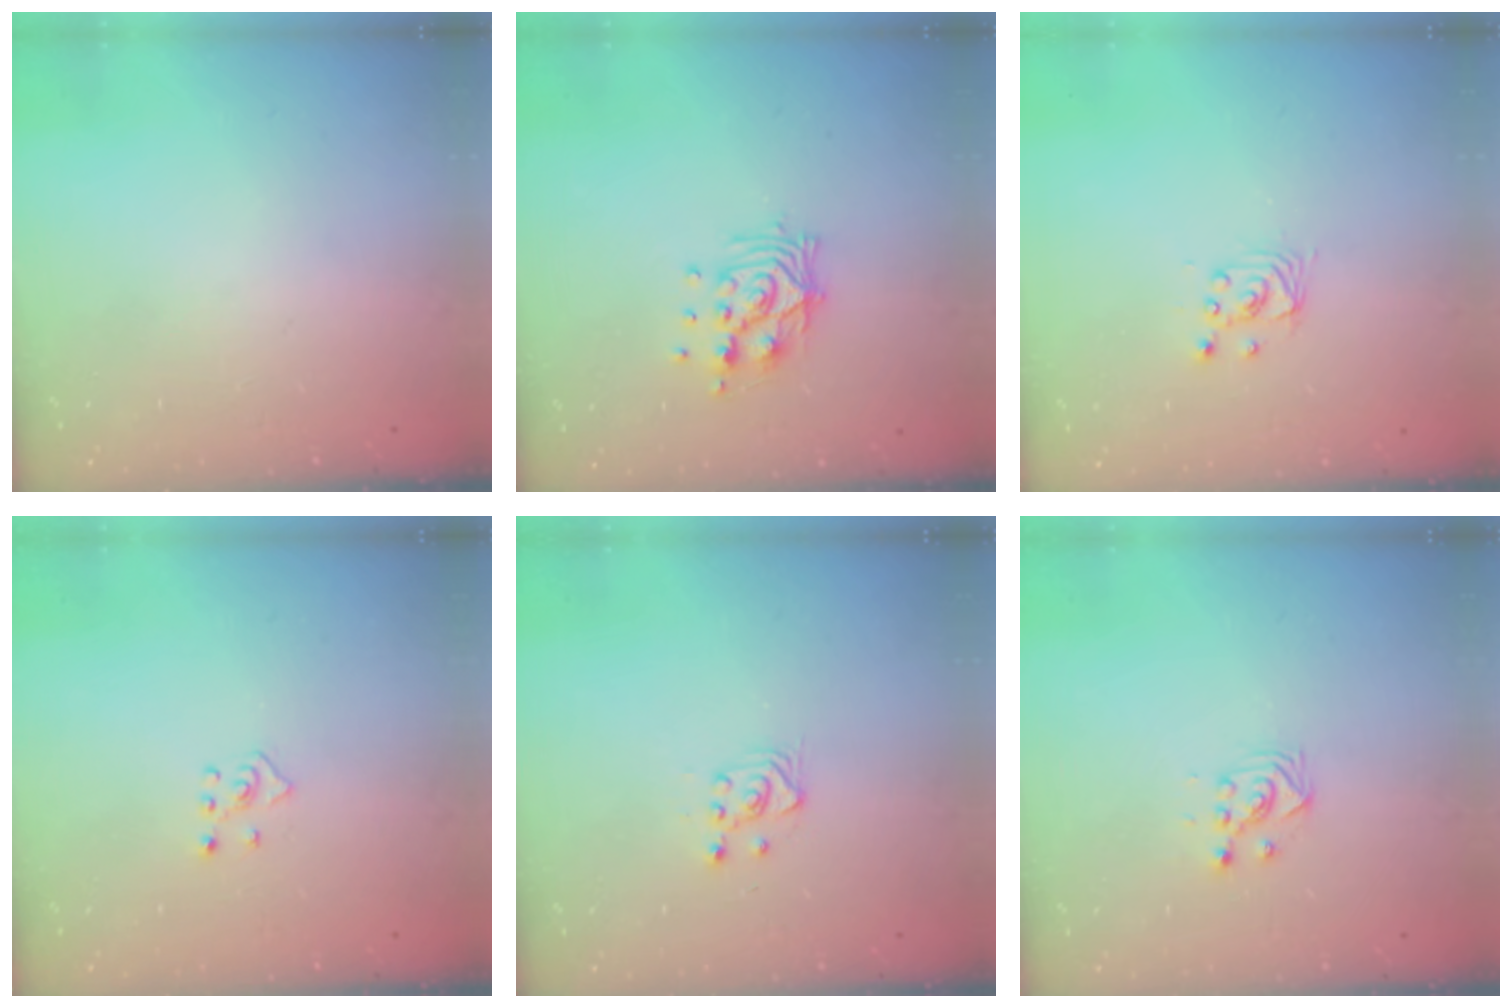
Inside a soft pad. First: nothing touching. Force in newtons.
{"total": 11.0, "press": 11.0, "slide": 1.3}
{"total": 2.8, "press": 2.8, "slide": 0.1}
{"total": 4.2, "press": 4.1, "slide": 0.7}
{"total": 3.0, "press": 2.8, "slide": 1.0}
{"total": 2.7, "press": 2.7, "slide": 0.3}